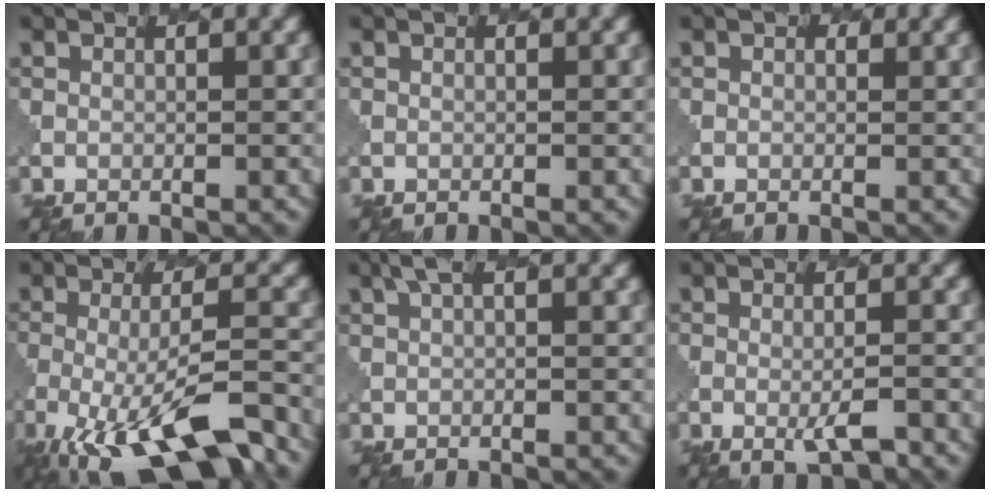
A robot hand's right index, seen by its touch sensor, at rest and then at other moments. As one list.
[{"total": 0.0}, {"total": 0.8, "force": [0.2, 0.6, 0.4], "torque": [-0.004, -0.001, 0.006]}, {"total": 11.0, "force": [-6.0, 3.1, 8.8], "torque": [-0.153, -0.019, -0.089]}, {"total": 1.6, "force": [0.9, 0.3, 1.3], "torque": [-0.024, 0.002, 0.019]}, {"total": 2.3, "force": [-0.6, 0.5, 2.2], "torque": [-0.040, -0.009, -0.006]}]